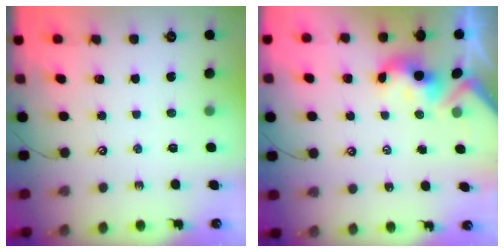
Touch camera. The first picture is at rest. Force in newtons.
{"total": 3.1, "press": 3.0, "slide": 0.4}